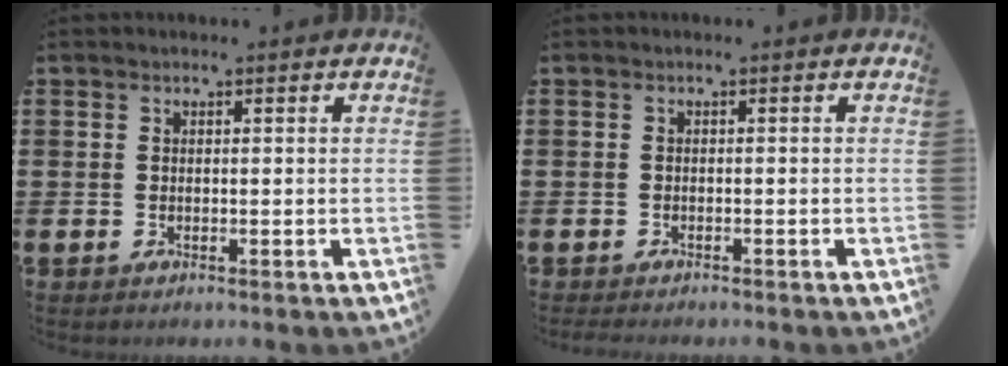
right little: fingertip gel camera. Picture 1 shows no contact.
{"total": 0.6, "force": [-0.6, 0.0, 0.1], "torque": [-0.003, -0.002, -0.012]}